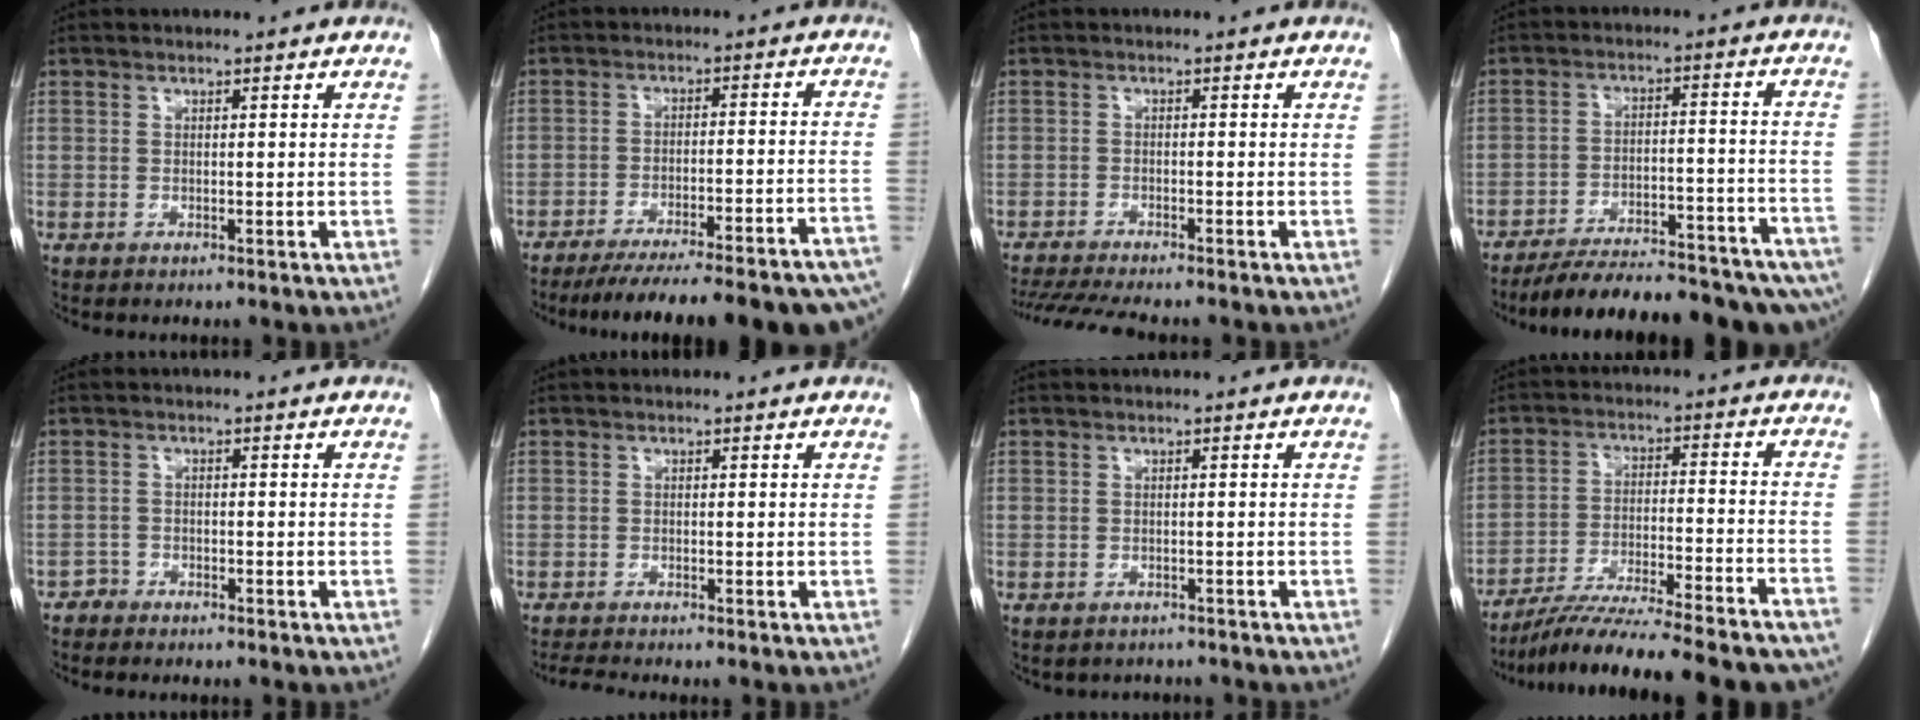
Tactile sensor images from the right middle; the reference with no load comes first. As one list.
[{"total": 22.7, "force": [-19.5, 1.1, 11.5], "torque": [-0.103, -0.017, -0.259]}, {"total": 8.7, "force": [-7.7, 0.4, 4.1], "torque": [-0.062, -0.016, -0.122]}, {"total": 21.6, "force": [-18.2, 3.6, 11.1], "torque": [-0.120, 0.002, -0.252]}, {"total": 1.4, "force": [-1.3, 0.6, -0.3], "torque": [0.003, 0.003, -0.026]}, {"total": 1.9, "force": [-1.7, -0.6, 0.5], "torque": [-0.018, -0.010, -0.035]}, {"total": 2.3, "force": [-2.0, 1.2, 0.1], "torque": [-0.006, 0.001, -0.027]}, {"total": 22.3, "force": [-19.4, 1.6, 10.9], "torque": [-0.130, -0.017, -0.285]}]